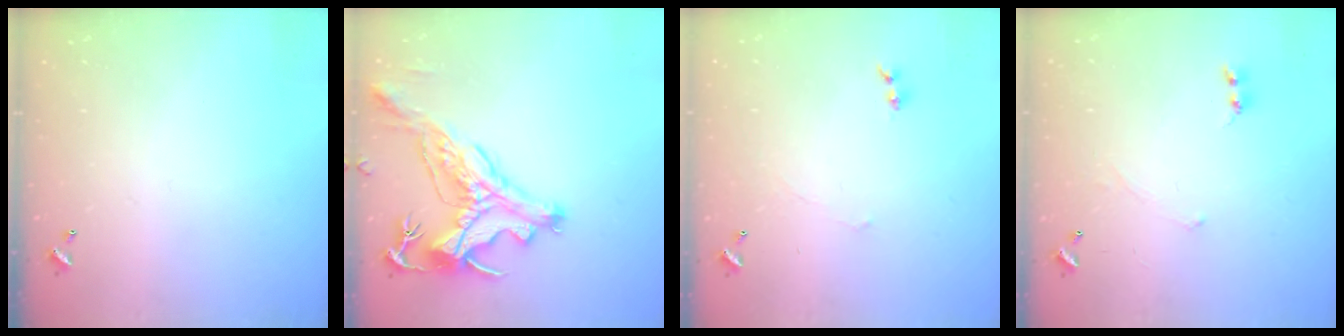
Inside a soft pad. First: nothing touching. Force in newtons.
{"total": 3.7, "press": 3.4, "slide": 1.5}
{"total": 0.7, "press": 0.1, "slide": 0.7}
{"total": 0.7, "press": 0.4, "slide": 0.5}